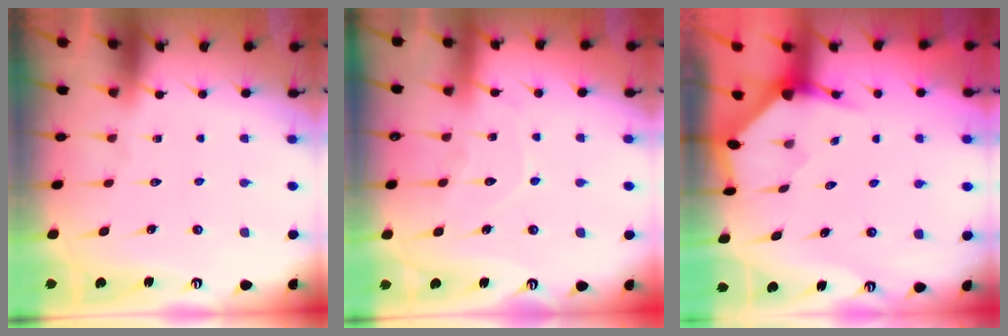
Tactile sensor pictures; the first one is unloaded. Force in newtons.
{"total": 7.5, "press": 7.4, "slide": 0.7}
{"total": 3.3, "press": 3.3, "slide": 0.3}